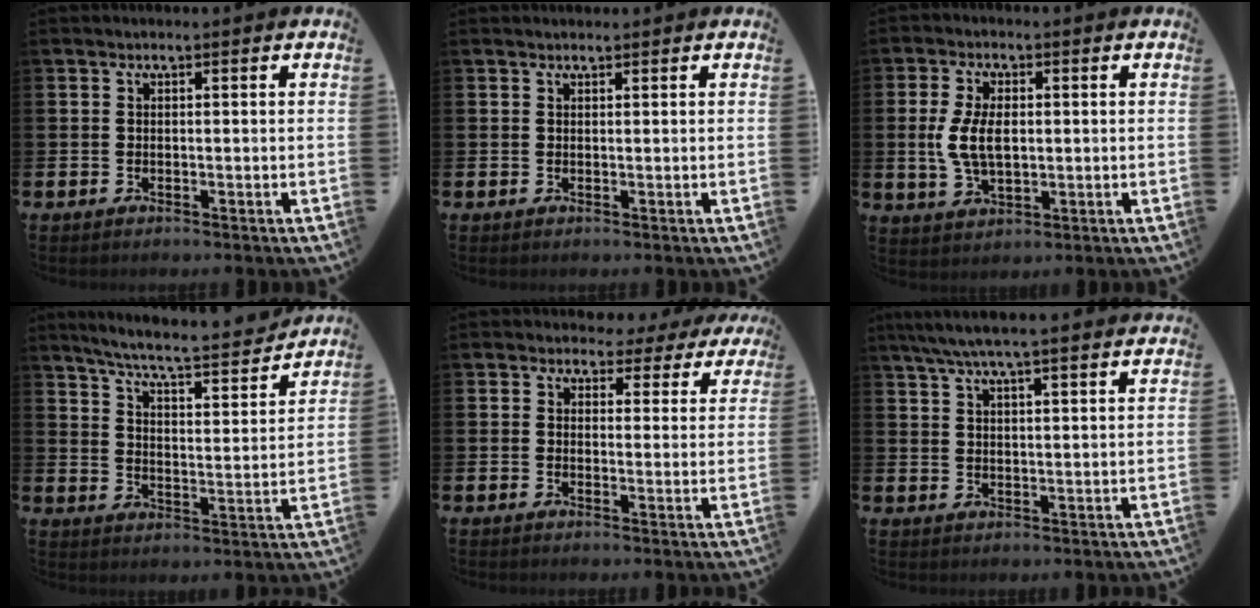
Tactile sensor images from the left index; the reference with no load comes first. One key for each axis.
{"total": 0.9, "fx": 0.8, "fy": 0.2, "fz": 0.0, "tx": 0.015, "ty": -0.004, "tz": 0.012}
{"total": 6.4, "fx": 0.7, "fy": 3.5, "fz": 5.3, "tx": -0.102, "ty": 0.001, "tz": 0.005}
{"total": 6.7, "fx": 6.3, "fy": 0.3, "fz": 2.4, "tx": -0.072, "ty": -0.049, "tz": 0.102}
{"total": 3.1, "fx": 2.5, "fy": 1.9, "fz": 0.1, "tx": 0.006, "ty": -0.022, "tz": 0.036}
{"total": 6.2, "fx": 5.9, "fy": 0.1, "fz": 2.1, "tx": -0.051, "ty": -0.026, "tz": 0.105}